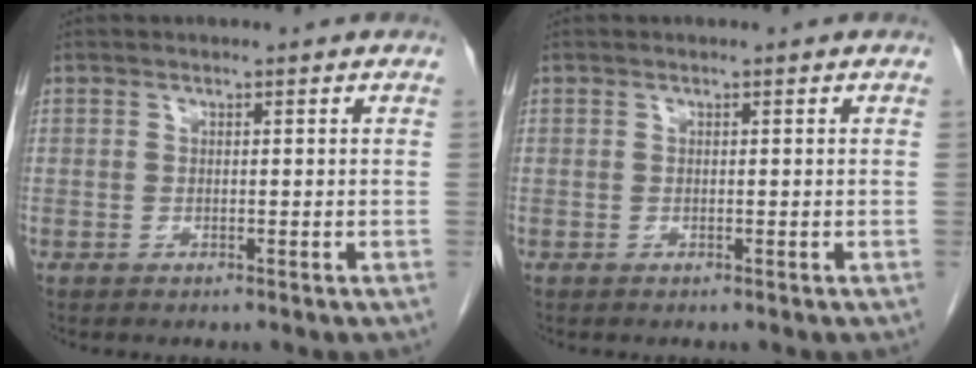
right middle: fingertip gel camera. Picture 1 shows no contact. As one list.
[{"total": 0.0}]